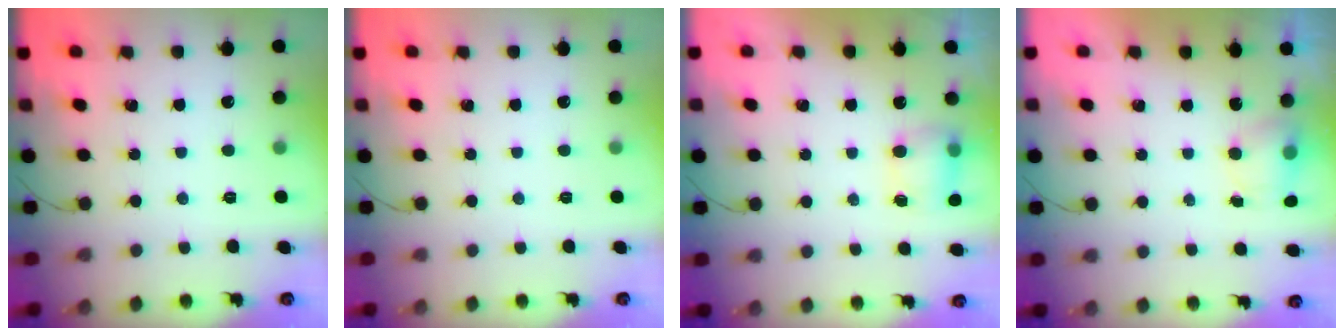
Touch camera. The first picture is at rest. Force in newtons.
{"total": 0.0}
{"total": 5.4, "press": 5.3, "slide": 0.8}
{"total": 4.6, "press": 4.5, "slide": 0.7}